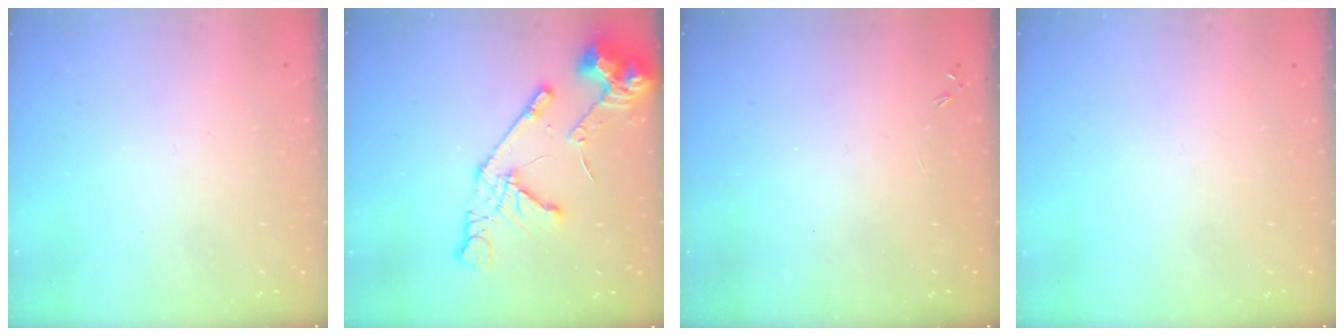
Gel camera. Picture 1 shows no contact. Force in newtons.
{"total": 14.8, "press": 14.7, "slide": 1.9}
{"total": 0.0}
{"total": 0.0}